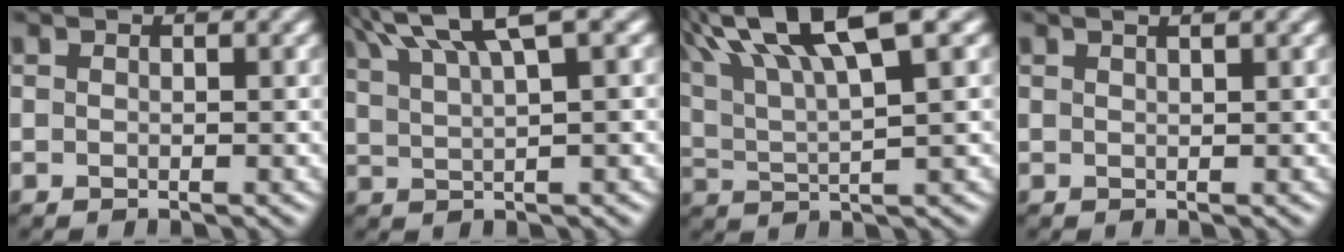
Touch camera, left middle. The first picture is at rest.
{"total": 6.6, "force": [4.2, 1.3, 4.9], "torque": [-0.086, 0.026, 0.074]}
{"total": 11.4, "force": [6.6, 2.6, 8.9], "torque": [-0.157, 0.031, 0.109]}
{"total": 2.4, "force": [1.5, 0.8, 1.7], "torque": [-0.013, 0.020, 0.009]}